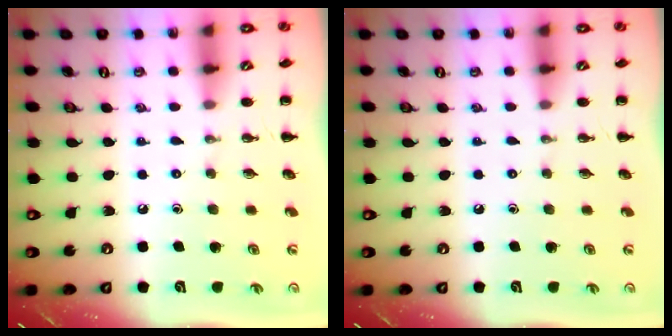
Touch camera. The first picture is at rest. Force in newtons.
{"total": 0.0}